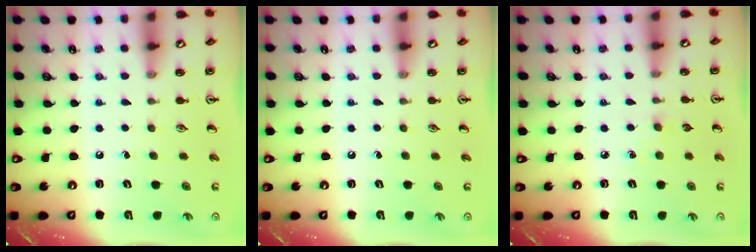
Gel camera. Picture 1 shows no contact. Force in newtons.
{"total": 0.0}
{"total": 2.7, "press": 2.7, "slide": 0.4}